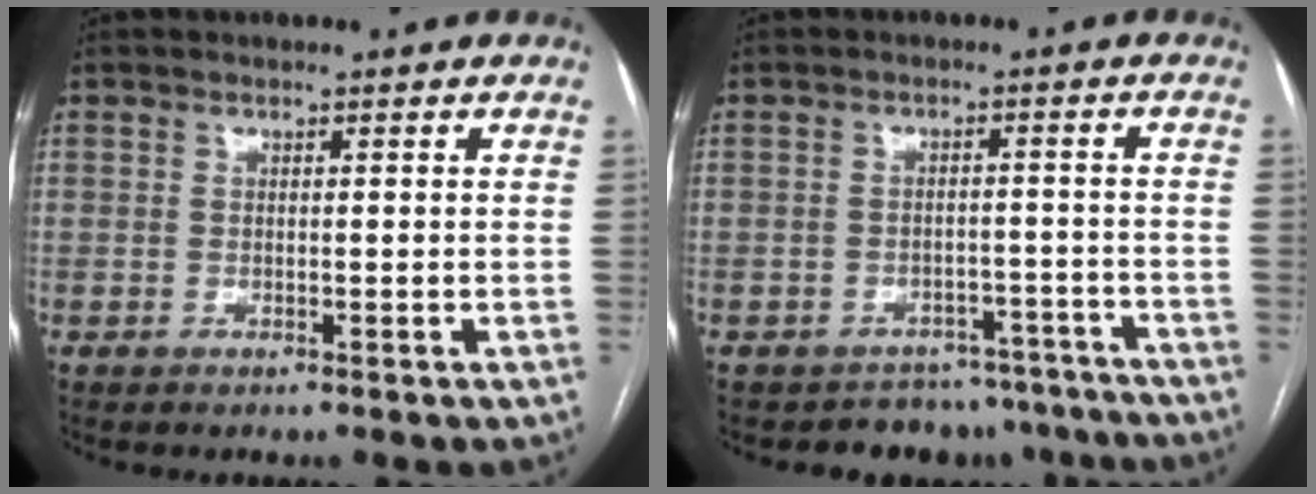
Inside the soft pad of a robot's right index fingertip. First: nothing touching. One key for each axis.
{"total": 9.2, "fx": -8.1, "fy": 4.3, "fz": -0.3, "tx": 0.025, "ty": 0.033, "tz": -0.089}